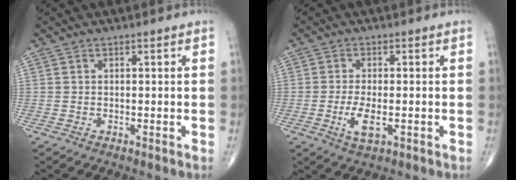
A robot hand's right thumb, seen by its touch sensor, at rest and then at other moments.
{"total": 4.8, "force": [-1.3, 1.8, 4.3], "torque": [-0.087, -0.008, -0.021]}